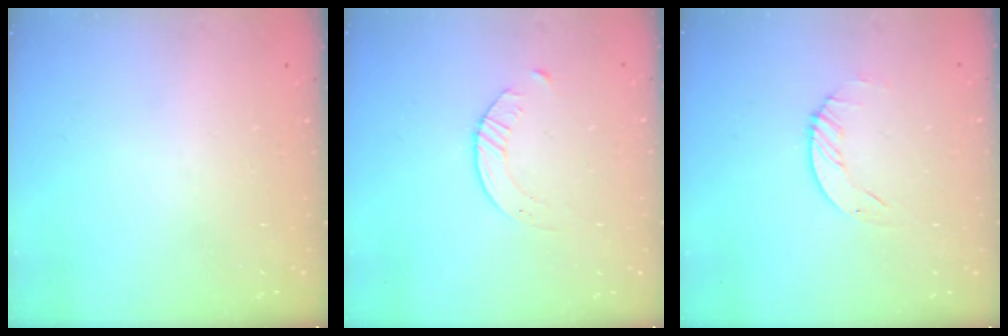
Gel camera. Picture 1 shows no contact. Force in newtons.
{"total": 2.1, "press": 2.0, "slide": 0.3}
{"total": 1.9, "press": 1.9, "slide": 0.2}